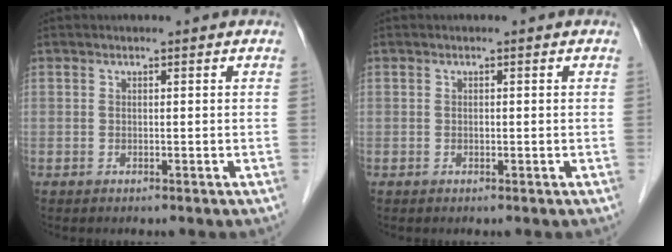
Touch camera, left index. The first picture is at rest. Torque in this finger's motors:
{"motor_torque": [-0.41, -0.02, -0.08, -0.01]}